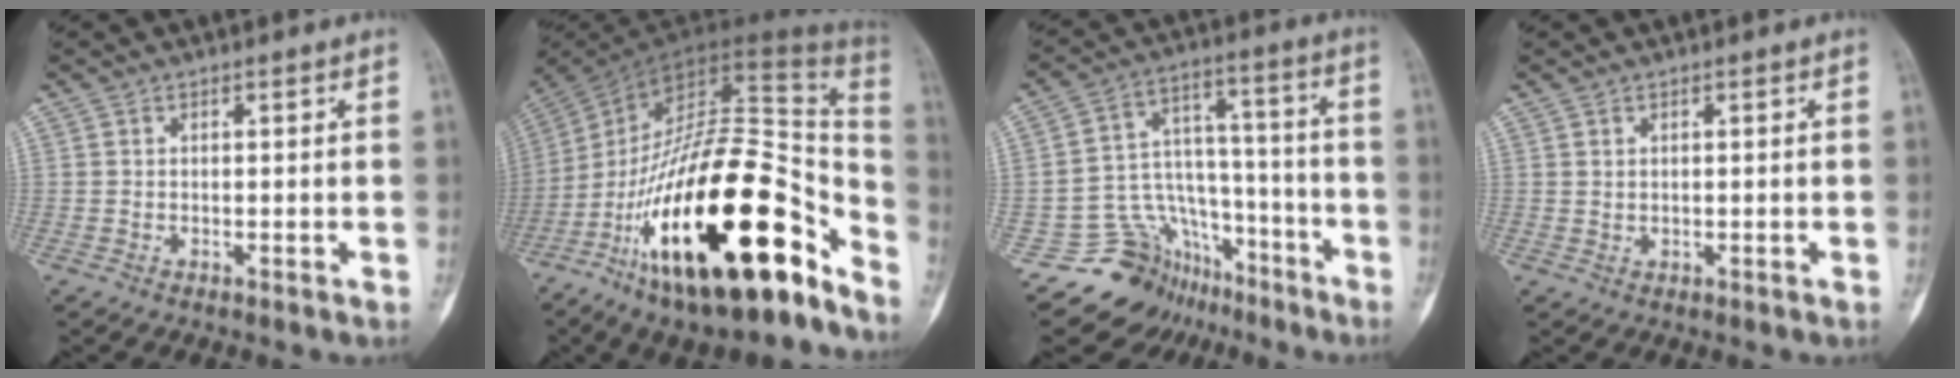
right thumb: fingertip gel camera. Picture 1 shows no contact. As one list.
[{"total": 34.3, "force": [-17.3, 12.8, 26.8], "torque": [-0.372, 0.085, -0.277]}, {"total": 14.8, "force": [-10.0, 10.6, 2.4], "torque": [-0.008, 0.141, -0.154]}, {"total": 0.6, "force": [0.4, 0.4, 0.3], "torque": [0.001, -0.002, 0.007]}]